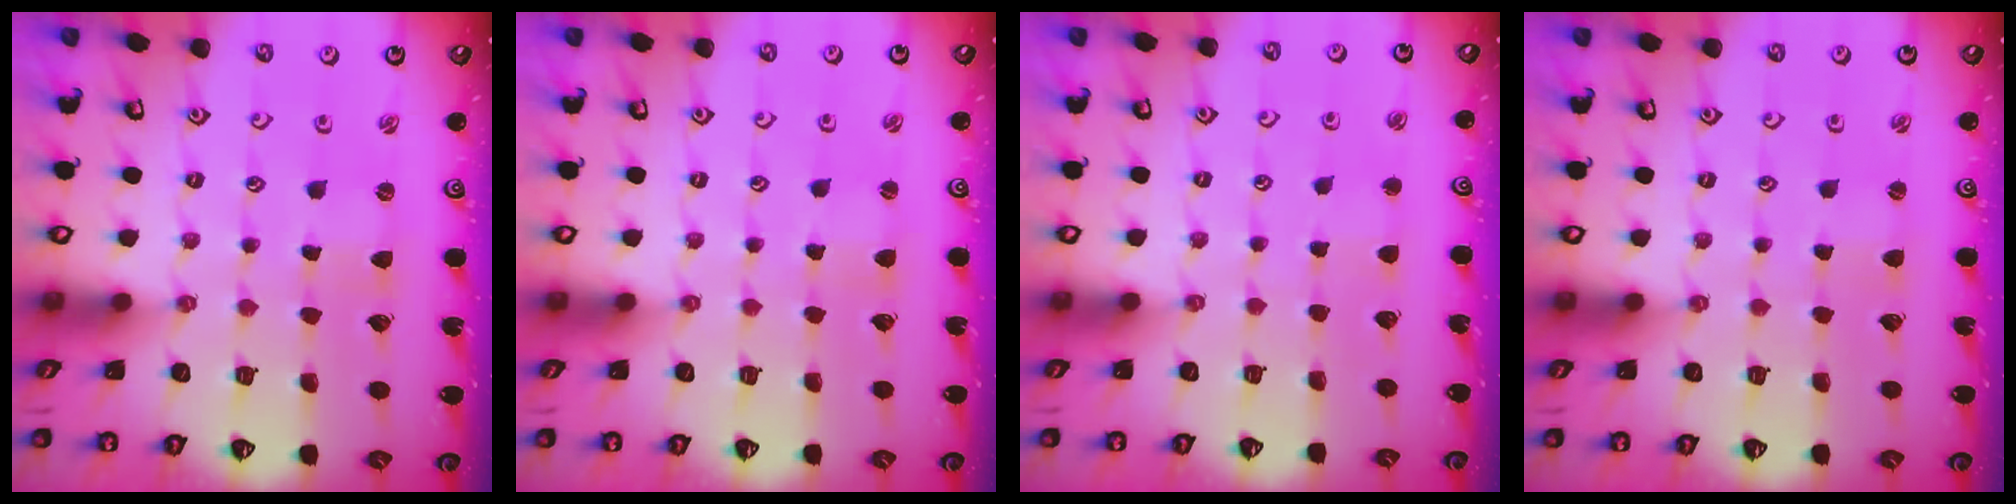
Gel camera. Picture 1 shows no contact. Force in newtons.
{"total": 2.4, "press": 2.4, "slide": 0.3}
{"total": 2.7, "press": 2.6, "slide": 0.4}
{"total": 1.2, "press": 1.2, "slide": 0.2}